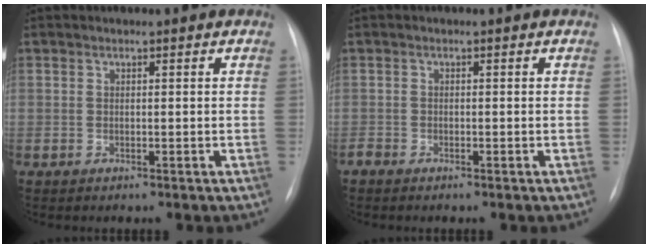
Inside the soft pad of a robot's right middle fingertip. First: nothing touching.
{"total": 0.8, "force": [-0.8, 0.3, 0.2], "torque": [-0.006, 0.000, -0.016]}